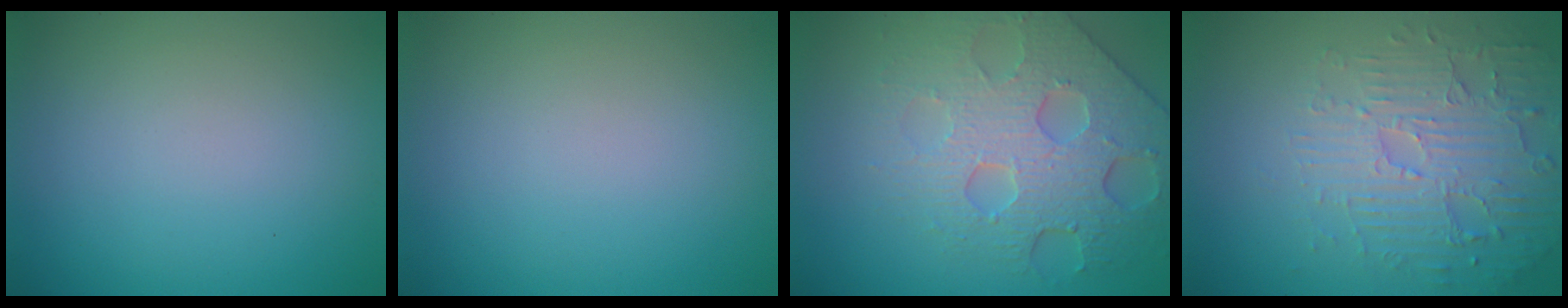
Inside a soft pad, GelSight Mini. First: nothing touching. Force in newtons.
{"total": 0.0}
{"total": 6.3, "press": 5.2, "slide": 3.7}
{"total": 5.1, "press": 3.8, "slide": 3.4}